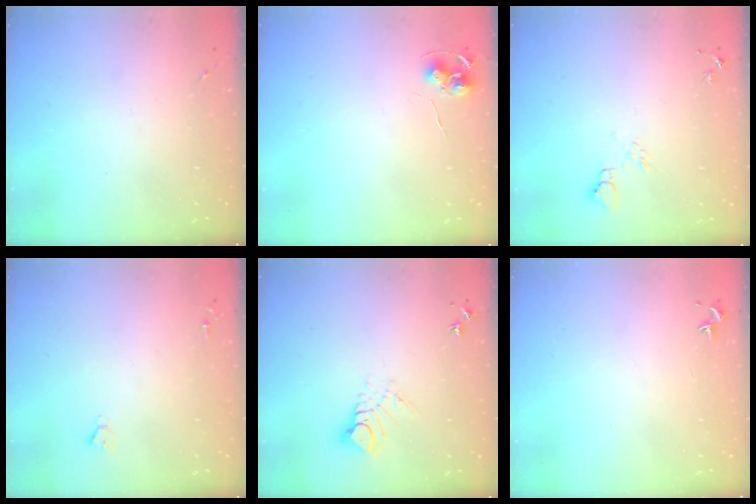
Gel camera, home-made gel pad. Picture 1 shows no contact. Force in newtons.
{"total": 7.9, "press": 7.9, "slide": 0.5}
{"total": 6.6, "press": 6.5, "slide": 0.8}
{"total": 1.9, "press": 1.9, "slide": 0.2}
{"total": 7.7, "press": 7.7, "slide": 0.7}
{"total": 0.7, "press": 0.6, "slide": 0.5}